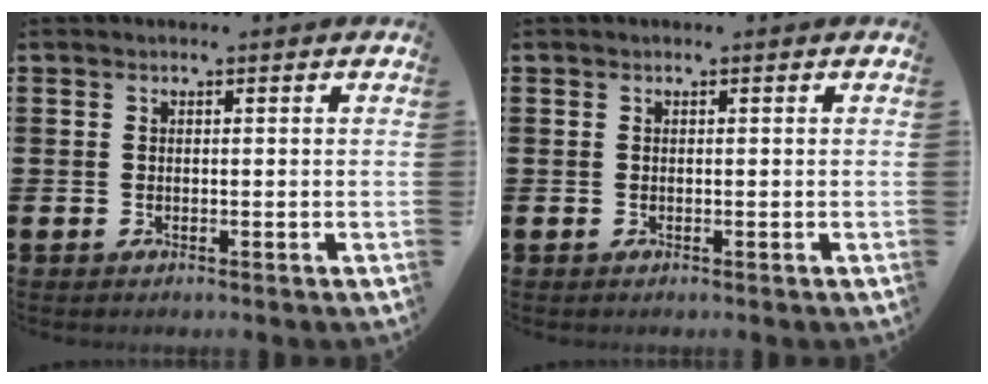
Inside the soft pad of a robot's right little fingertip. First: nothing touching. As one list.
[{"total": 0.0}]